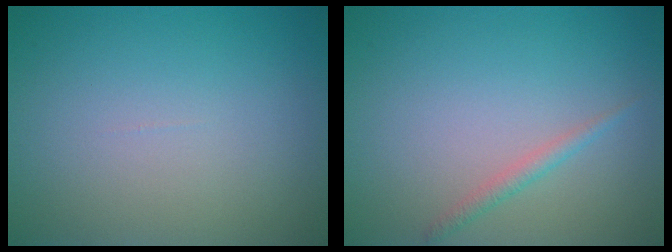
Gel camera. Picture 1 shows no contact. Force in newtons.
{"total": 1.2, "press": 1.2, "slide": 0.0}